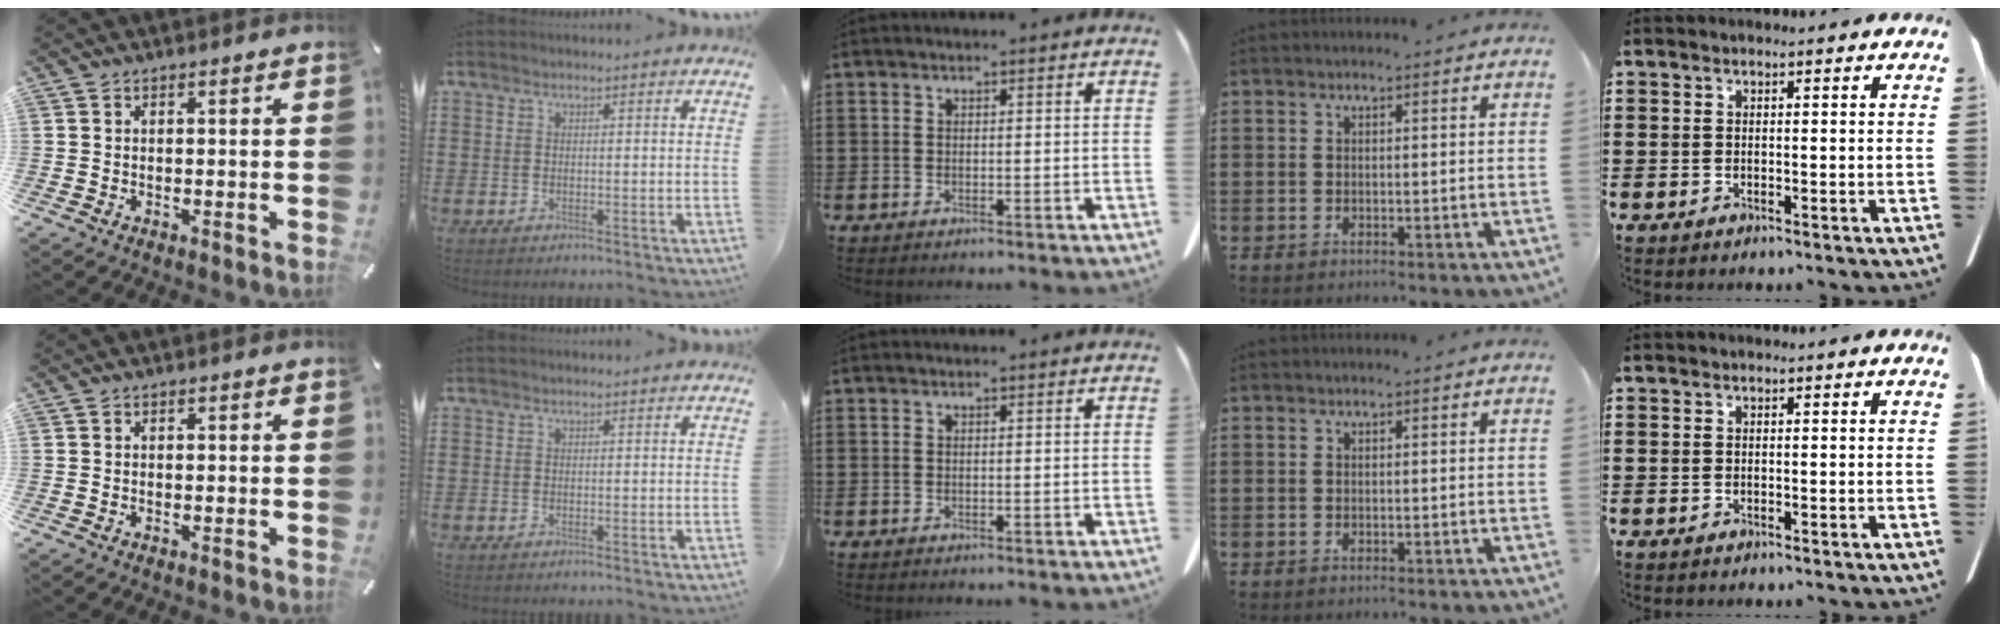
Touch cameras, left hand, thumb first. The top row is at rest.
{}